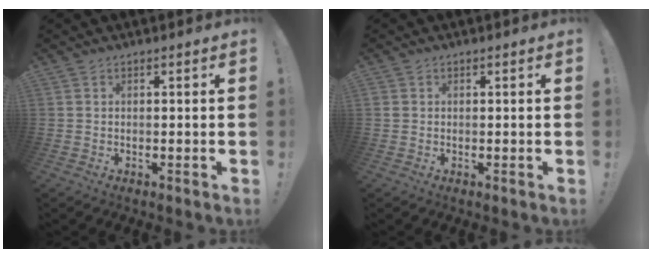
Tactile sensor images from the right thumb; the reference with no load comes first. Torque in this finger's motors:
{"motor_torque": [-0.16, 0.06, 0.16, -0.05, 0.00]}